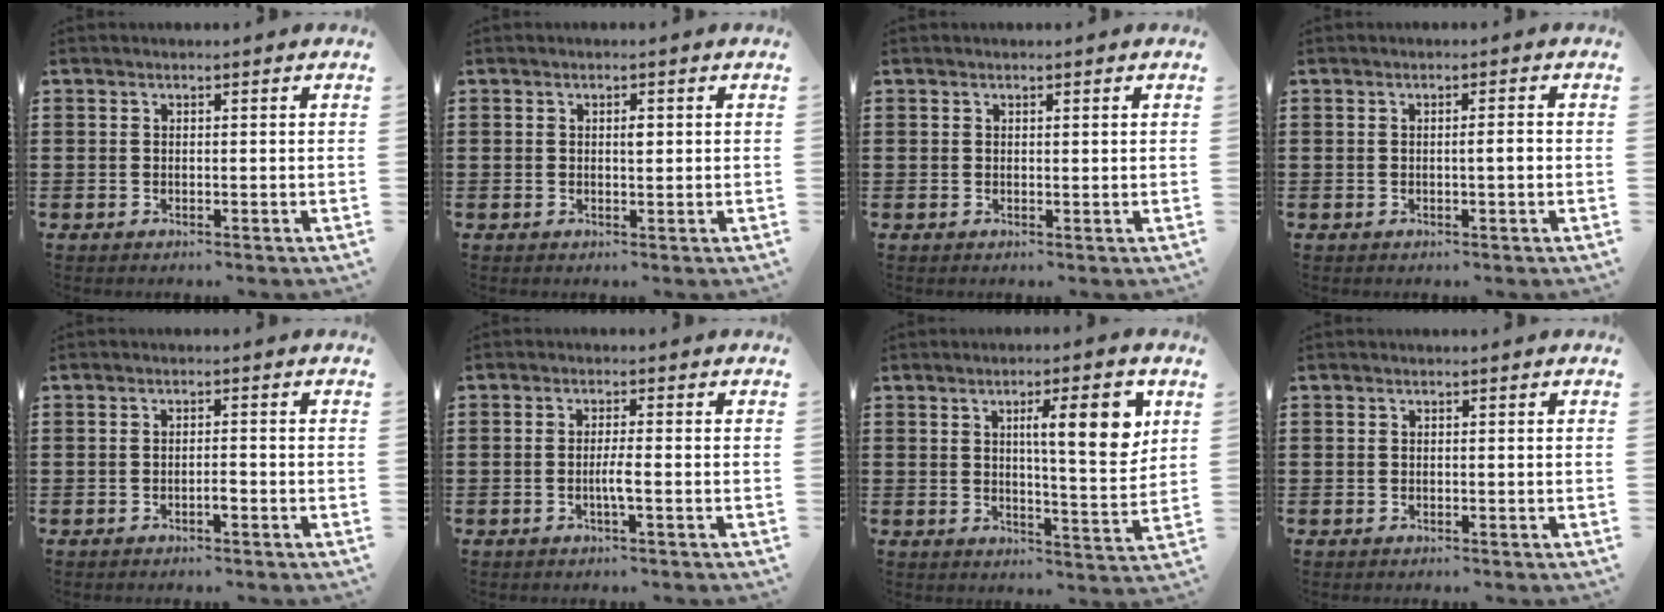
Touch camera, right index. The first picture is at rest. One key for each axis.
{"total": 1.3, "fx": 0.2, "fy": 0.5, "fz": 1.2, "tx": -0.016, "ty": -0.002, "tz": 0.002}
{"total": 0.5, "fx": 0.3, "fy": 0.1, "fz": 0.4, "tx": -0.009, "ty": 0.001, "tz": 0.006}
{"total": 1.7, "fx": -0.2, "fy": 0.1, "fz": 1.6, "tx": -0.029, "ty": -0.002, "tz": -0.004}
{"total": 1.3, "fx": -0.7, "fy": 0.3, "fz": 1.0, "tx": -0.021, "ty": 0.000, "tz": -0.013}
{"total": 2.2, "fx": -0.7, "fy": 0.0, "fz": 2.1, "tx": -0.037, "ty": -0.002, "tz": -0.014}
{"total": 9.8, "fx": 3.6, "fy": 1.9, "fz": 9.0, "tx": -0.138, "ty": -0.009, "tz": 0.048}
{"total": 0.0}